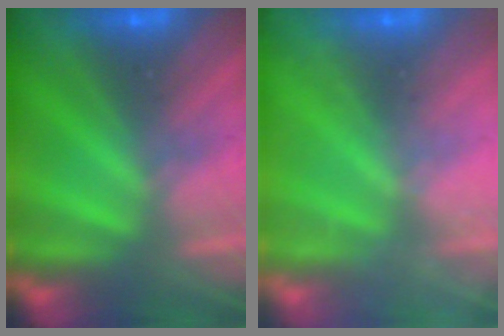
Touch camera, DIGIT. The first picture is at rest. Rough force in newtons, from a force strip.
{"total": 2.3}